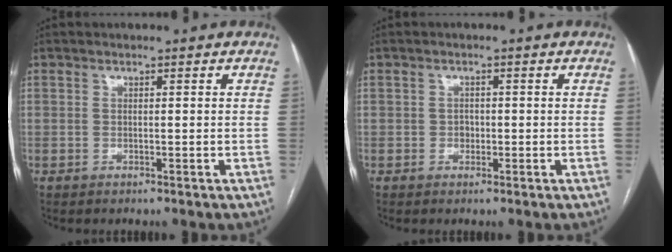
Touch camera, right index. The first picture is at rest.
{"total": 1.3, "force": [-0.3, 1.1, 0.6], "torque": [-0.007, 0.004, -0.004]}